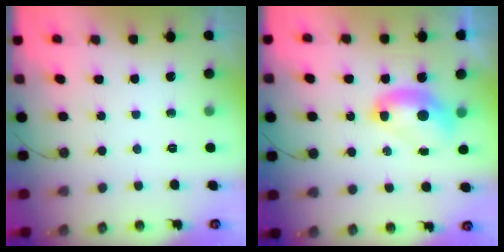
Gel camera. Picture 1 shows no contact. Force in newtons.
{"total": 2.7, "press": 2.7, "slide": 0.1}